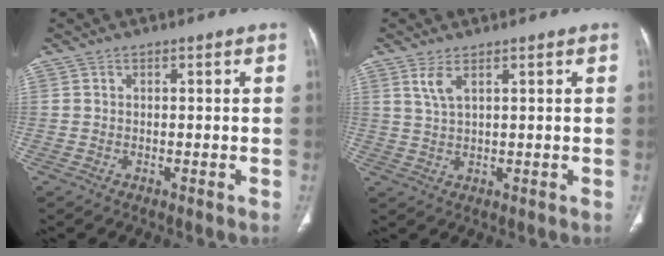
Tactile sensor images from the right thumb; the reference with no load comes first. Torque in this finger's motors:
{"motor_torque": [-0.37, -0.10, 0.42, 0.30, 0.02]}